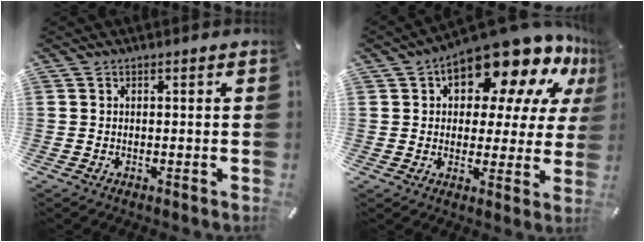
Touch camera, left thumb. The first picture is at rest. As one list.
[{"total": 17.4, "force": [11.5, 8.0, 10.3], "torque": [-0.158, -0.084, 0.195]}]